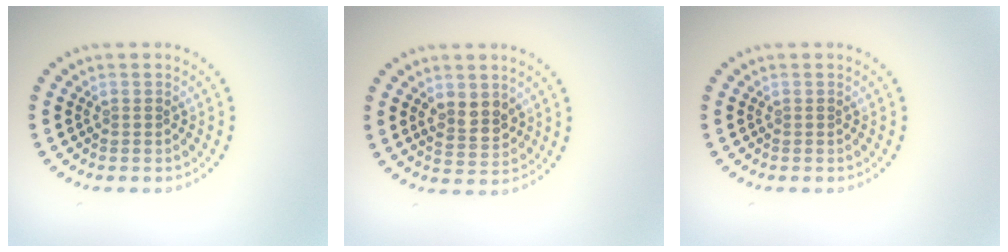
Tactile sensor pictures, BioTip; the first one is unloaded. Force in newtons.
{"total": 2.6, "press": 2.5, "slide": 0.7}
{"total": 0.0}